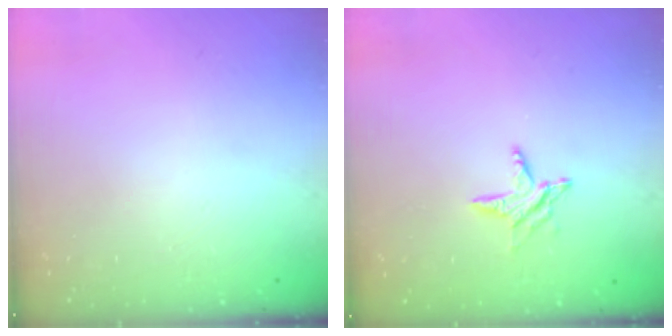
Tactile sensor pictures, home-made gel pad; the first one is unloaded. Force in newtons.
{"total": 4.3, "press": 4.2, "slide": 0.5}